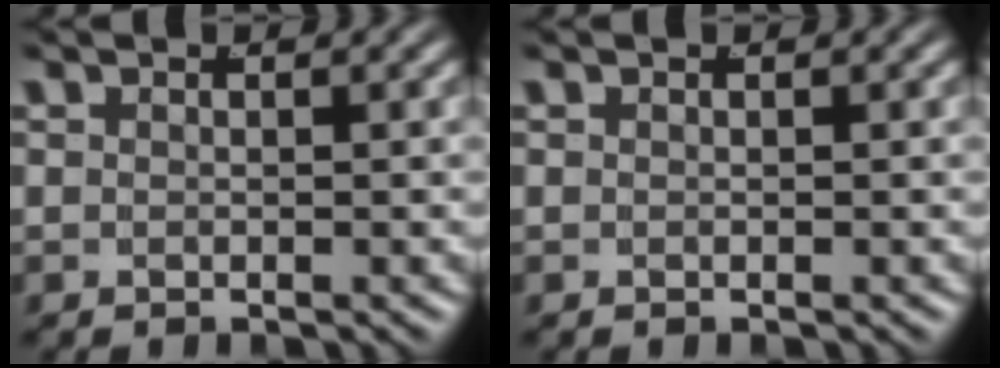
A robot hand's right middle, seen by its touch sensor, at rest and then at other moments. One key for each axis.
{"total": 0.0}